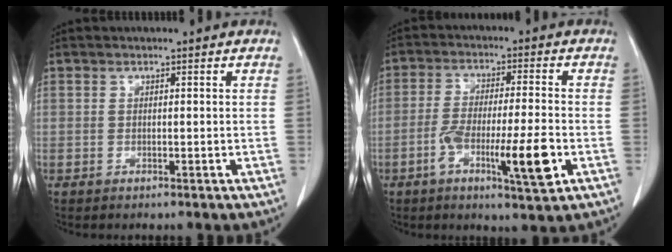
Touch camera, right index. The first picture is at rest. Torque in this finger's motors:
{"motor_torque": [0.44, -0.18, 0.49, 0.08]}